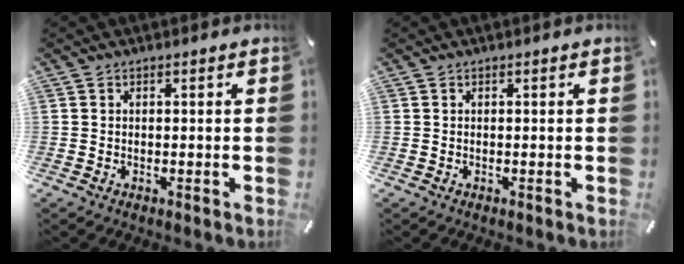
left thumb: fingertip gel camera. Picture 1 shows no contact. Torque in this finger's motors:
{"motor_torque": [-0.10, 0.09, -0.01, 0.05, 0.00]}